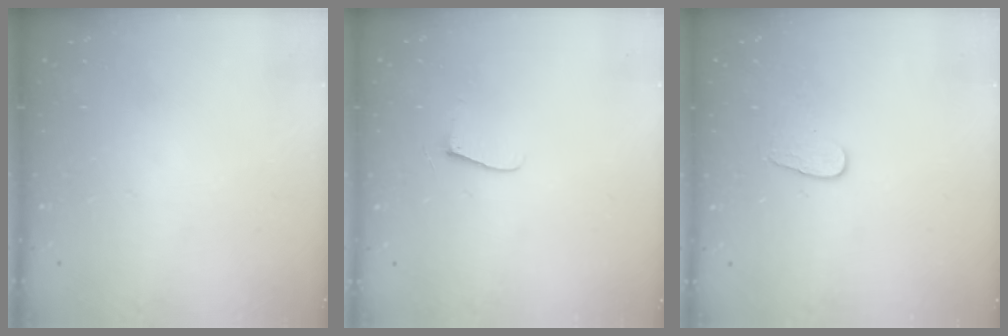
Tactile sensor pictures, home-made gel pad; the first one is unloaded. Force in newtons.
{"total": 5.2, "press": 5.2, "slide": 0.5}
{"total": 5.3, "press": 5.3, "slide": 0.5}